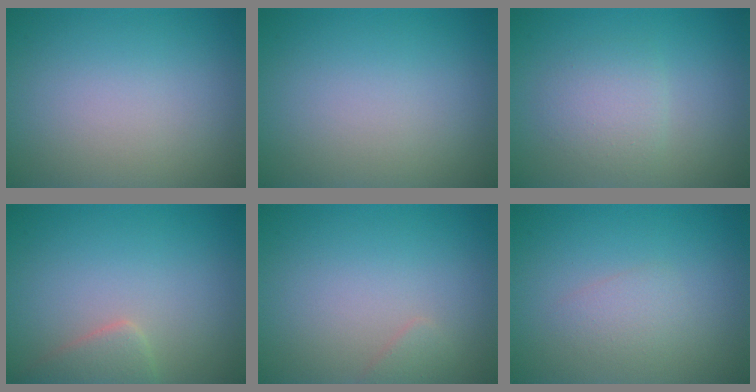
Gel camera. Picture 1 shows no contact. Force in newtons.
{"total": 0.0}
{"total": 2.3, "press": 2.3, "slide": 0.1}
{"total": 2.2, "press": 2.2, "slide": 0.2}
{"total": 0.9, "press": 0.9, "slide": 0.1}
{"total": 1.4, "press": 1.4, "slide": 0.1}